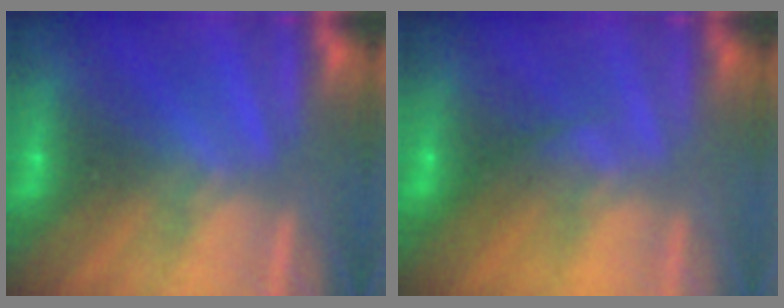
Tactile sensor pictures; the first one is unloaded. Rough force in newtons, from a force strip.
{"total": 2.3}